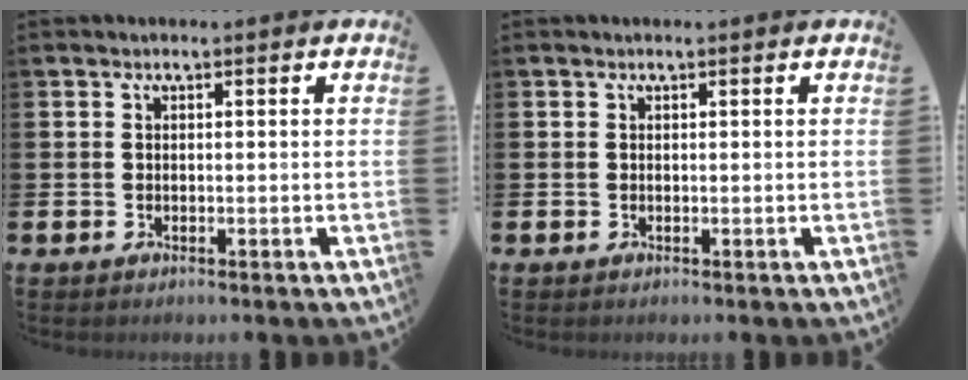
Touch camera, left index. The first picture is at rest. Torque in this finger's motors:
{"motor_torque": [-0.28, 0.12, -0.37, -0.14]}